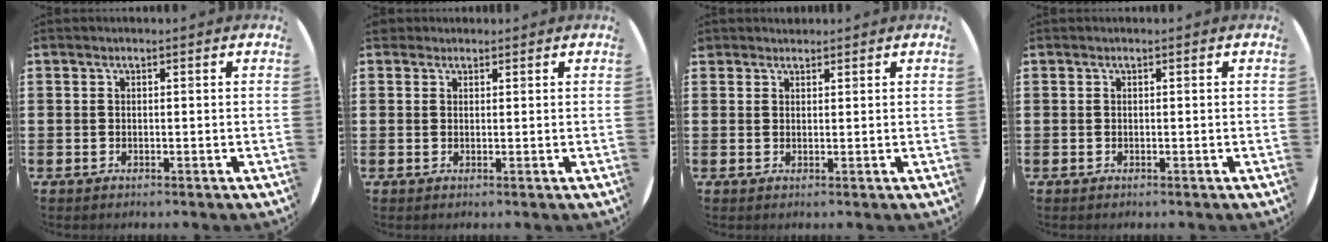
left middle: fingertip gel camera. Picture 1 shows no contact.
{"total": 1.2, "force": [1.1, 0.6, 0.0], "torque": [0.007, 0.003, 0.019]}
{"total": 1.2, "force": [1.1, 0.3, -0.1], "torque": [0.001, 0.003, 0.022]}
{"total": 0.0}